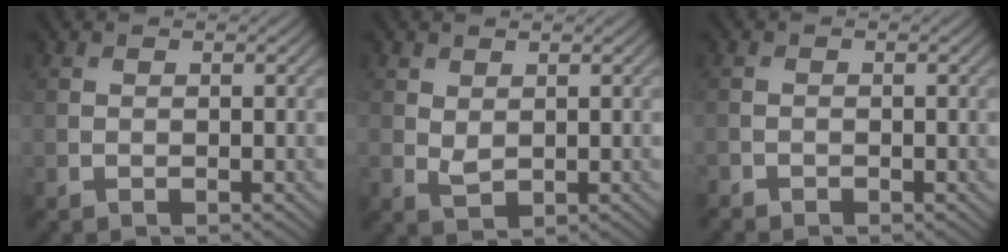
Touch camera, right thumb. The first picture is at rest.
{"total": 1.7, "force": [0.8, 1.1, 1.0], "torque": [-0.026, -0.005, 0.017]}
{"total": 0.8, "force": [-0.8, 0.3, 0.0], "torque": [0.000, -0.003, -0.018]}